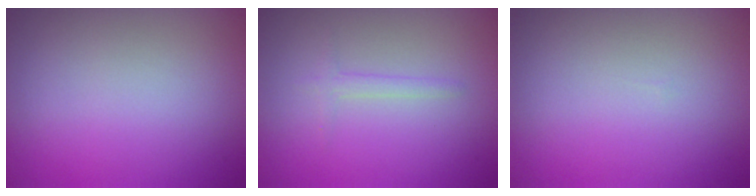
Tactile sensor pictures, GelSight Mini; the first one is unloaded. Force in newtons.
{"total": 1.1, "press": 1.1, "slide": 0.1}
{"total": 0.0}